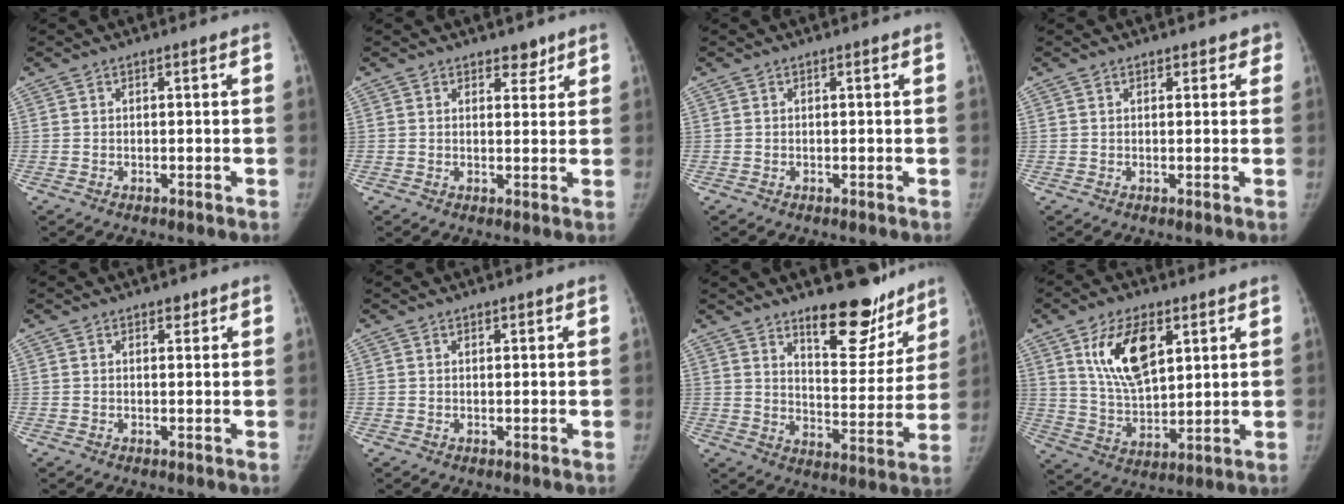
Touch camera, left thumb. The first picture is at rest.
{"total": 2.6, "force": [2.0, 1.4, 0.9], "torque": [0.006, -0.013, 0.027]}
{"total": 0.0}
{"total": 2.1, "force": [1.5, 1.3, 0.6], "torque": [0.023, -0.003, 0.010]}
{"total": 1.1, "force": [0.8, 0.6, 0.4], "torque": [0.001, -0.005, 0.009]}
{"total": 0.5, "force": [0.4, 0.2, 0.1], "torque": [-0.002, -0.004, 0.006]}
{"total": 14.7, "force": [11.1, 5.8, 7.8], "torque": [-0.052, -0.090, 0.165]}
{"total": 13.5, "force": [5.8, 6.9, 10.1], "torque": [-0.158, -0.027, 0.116]}